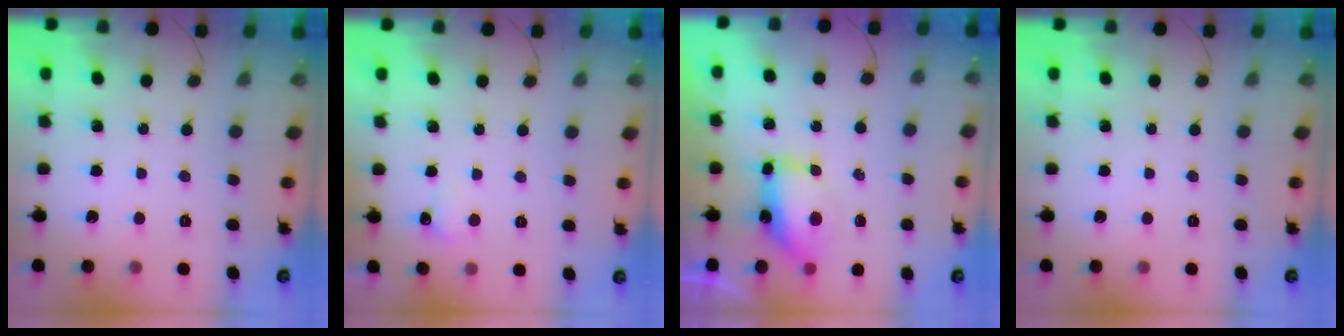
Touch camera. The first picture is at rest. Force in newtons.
{"total": 4.9, "press": 4.8, "slide": 1.3}
{"total": 8.0, "press": 8.0, "slide": 0.8}
{"total": 0.0}